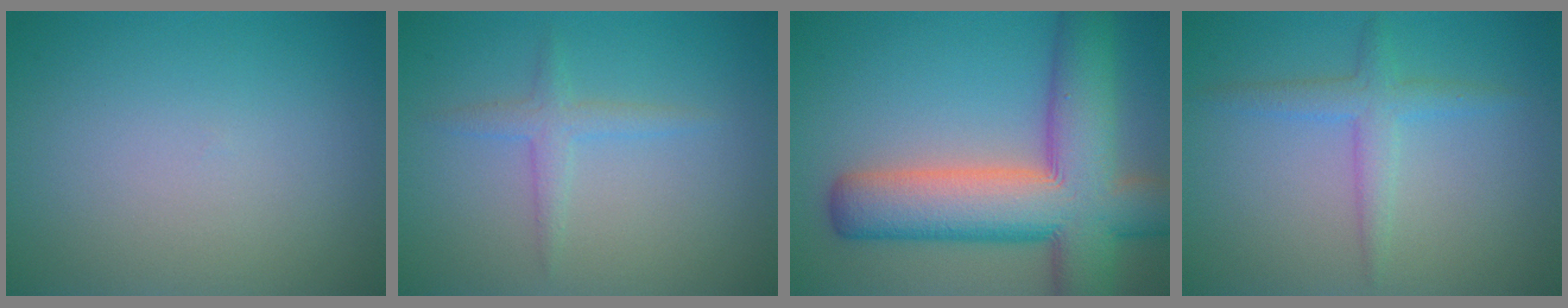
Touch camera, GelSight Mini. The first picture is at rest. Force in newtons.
{"total": 1.7, "press": 1.7, "slide": 0.1}
{"total": 12.1, "press": 12.1, "slide": 0.6}
{"total": 2.5, "press": 2.5, "slide": 0.1}